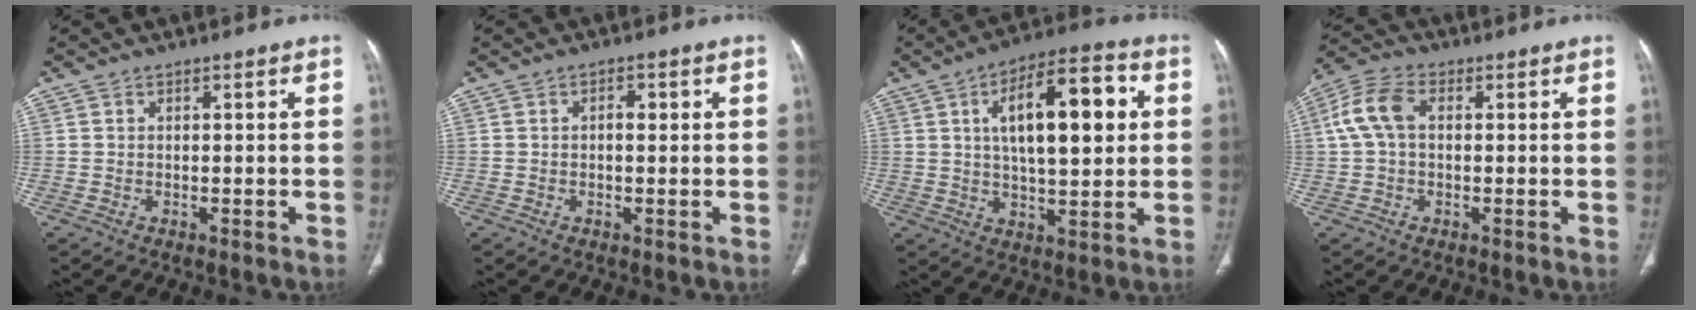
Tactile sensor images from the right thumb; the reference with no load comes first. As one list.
[{"total": 2.0, "force": [0.3, 1.0, 1.7], "torque": [-0.022, 0.004, 0.001]}, {"total": 17.1, "force": [3.9, 6.9, 15.1], "torque": [-0.211, 0.010, 0.058]}, {"total": 7.5, "force": [1.0, 4.8, 5.7], "torque": [-0.126, 0.026, 0.016]}]